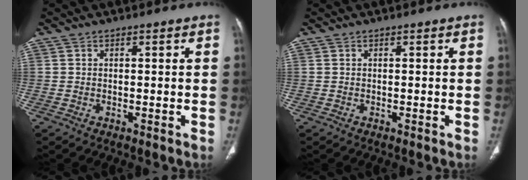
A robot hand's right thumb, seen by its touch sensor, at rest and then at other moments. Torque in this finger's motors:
{"motor_torque": [0.00, 0.00, 0.02, 0.02, 0.00]}